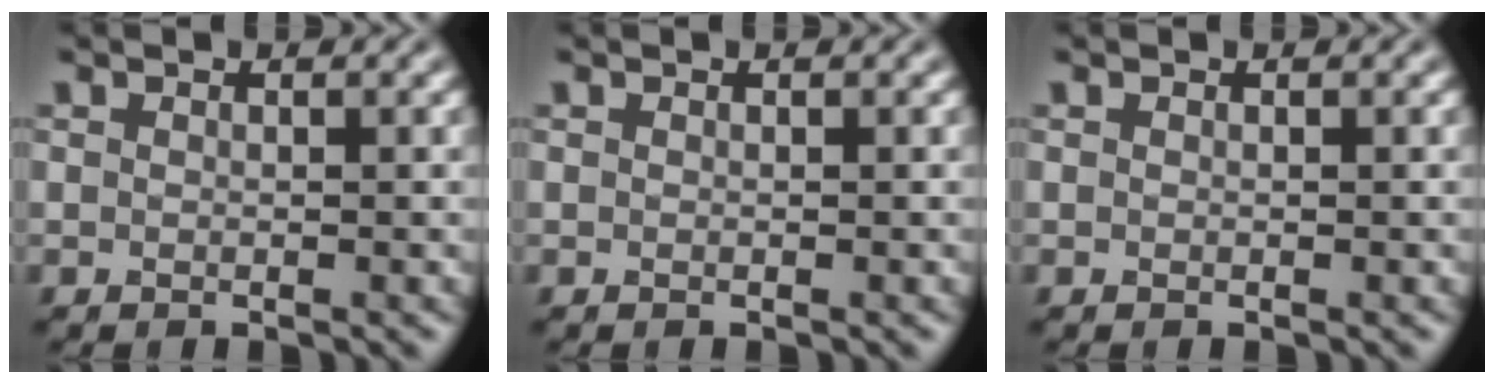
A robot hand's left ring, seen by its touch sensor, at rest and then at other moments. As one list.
[{"total": 0.0}, {"total": 0.0}]